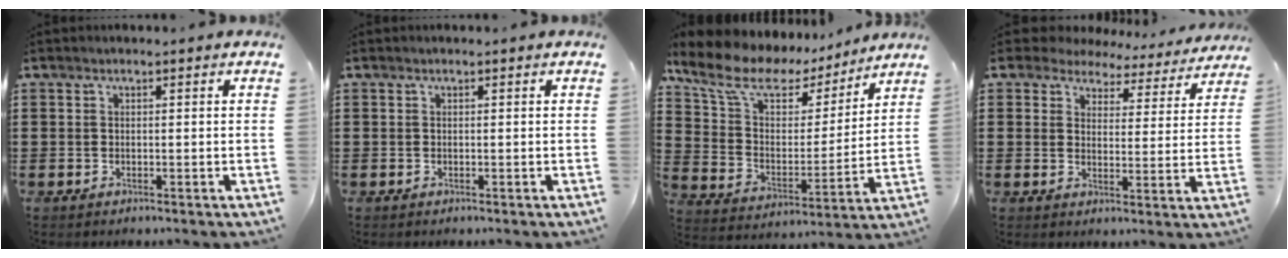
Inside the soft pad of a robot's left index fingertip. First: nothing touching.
{"total": 0.0}
{"total": 10.4, "force": [7.6, 5.2, 4.7], "torque": [-0.141, -0.036, 0.133]}
{"total": 4.8, "force": [4.5, 1.6, 0.4], "torque": [-0.028, -0.027, 0.078]}